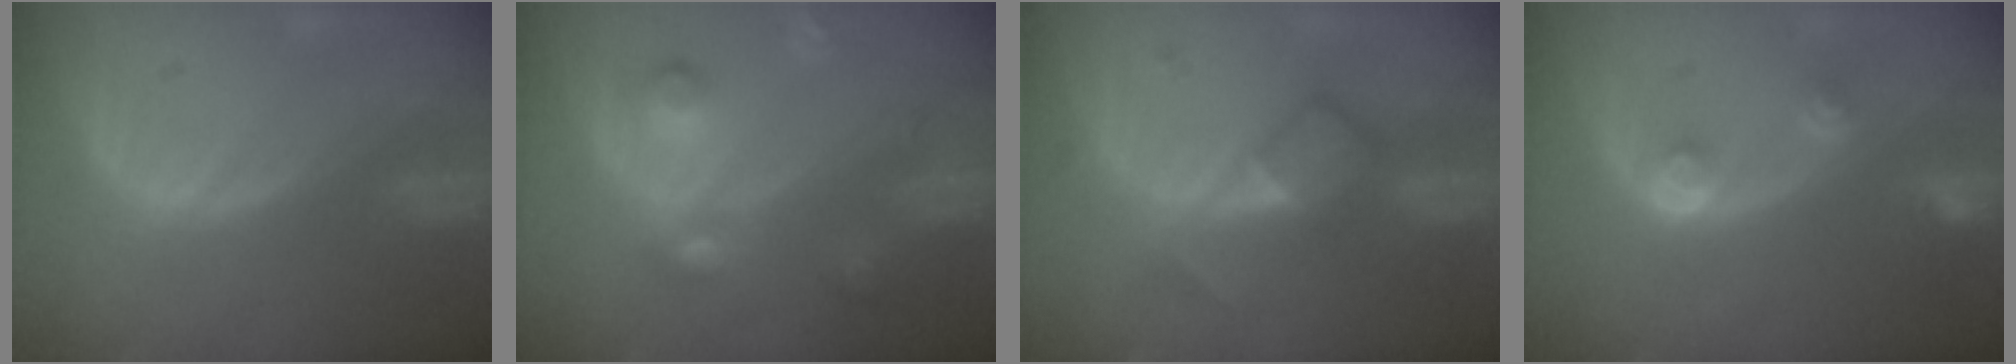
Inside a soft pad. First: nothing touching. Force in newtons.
{"total": 6.1, "press": 6.1, "slide": 0.4}
{"total": 4.9, "press": 4.7, "slide": 1.3}
{"total": 2.9, "press": 2.7, "slide": 1.0}